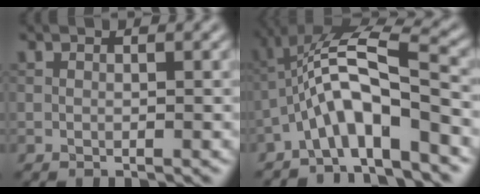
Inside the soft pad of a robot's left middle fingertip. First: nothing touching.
{"total": 7.6, "force": [-3.2, 1.7, 6.7], "torque": [-0.123, 0.022, -0.068]}